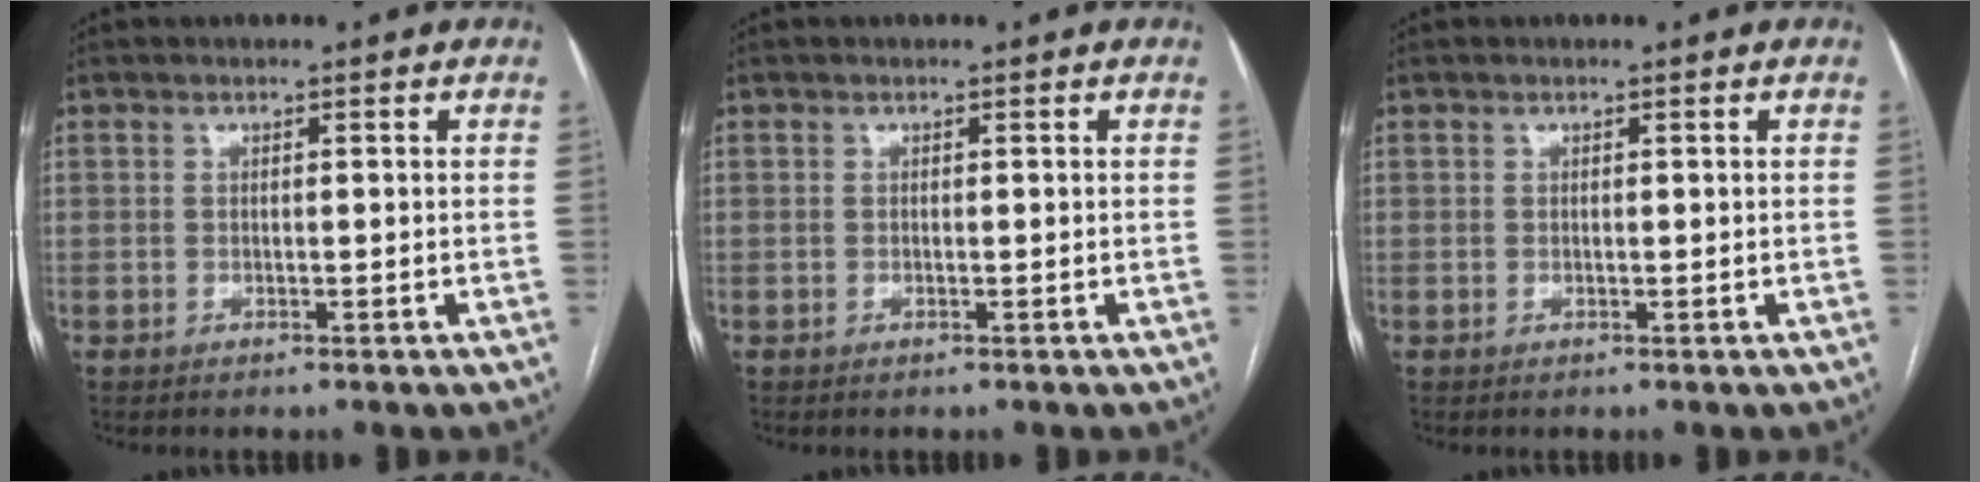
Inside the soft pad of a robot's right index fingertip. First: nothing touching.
{"total": 0.0}
{"total": 0.0}